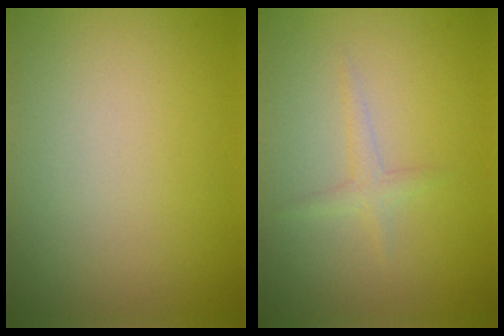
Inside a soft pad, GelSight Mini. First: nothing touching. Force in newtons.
{"total": 1.2, "press": 1.2, "slide": 0.1}